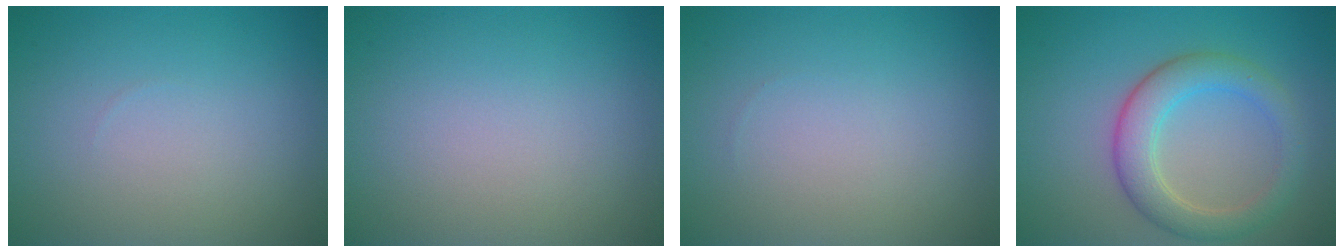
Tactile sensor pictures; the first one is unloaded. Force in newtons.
{"total": 0.0}
{"total": 0.0}
{"total": 4.5, "press": 4.5, "slide": 0.3}